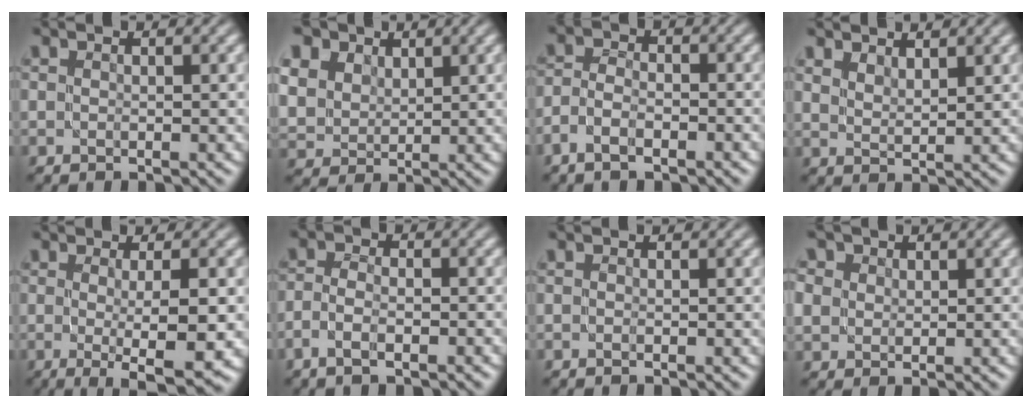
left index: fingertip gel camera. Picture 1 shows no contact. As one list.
[{"total": 11.3, "force": [6.3, 8.1, 4.7], "torque": [-0.155, 0.027, 0.113]}, {"total": 2.9, "force": [-1.8, 1.4, 1.8], "torque": [-0.026, 0.006, -0.042]}, {"total": 2.4, "force": [2.3, 0.4, 0.6], "torque": [-0.012, 0.002, 0.045]}, {"total": 6.3, "force": [-1.0, 1.1, 6.1], "torque": [-0.089, -0.013, -0.007]}, {"total": 2.8, "force": [-1.6, 1.2, 2.0], "torque": [-0.029, 0.006, -0.035]}, {"total": 0.0}, {"total": 5.2, "force": [2.3, 4.1, 2.3], "torque": [-0.054, 0.024, 0.021]}]